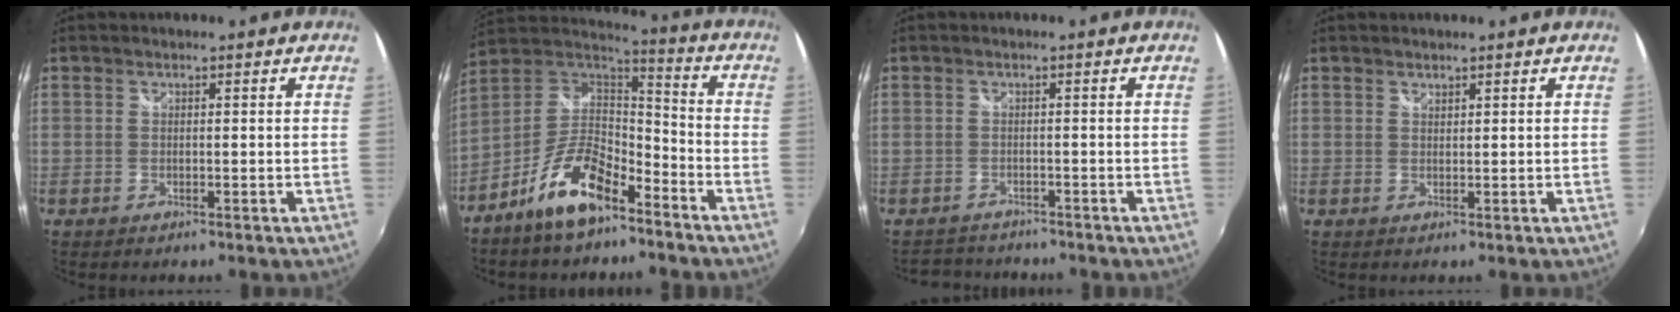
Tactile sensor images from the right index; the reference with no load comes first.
{"total": 14.2, "force": [-8.8, 5.7, 9.6], "torque": [-0.198, 0.012, -0.161]}
{"total": 3.7, "force": [-3.2, 1.8, -0.2], "torque": [-0.010, 0.008, -0.057]}
{"total": 0.7, "force": [0.7, 0.2, 0.1], "torque": [0.000, 0.000, 0.013]}